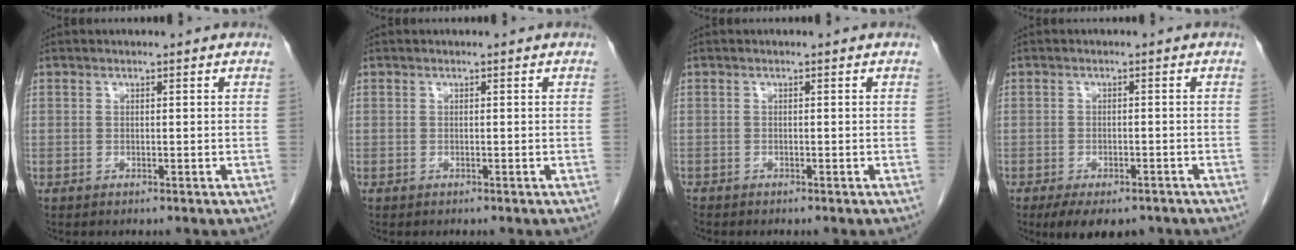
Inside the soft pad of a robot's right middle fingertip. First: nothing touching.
{"total": 0.0}
{"total": 0.8, "force": [-0.8, 0.3, 0.1], "torque": [-0.008, -0.002, -0.016]}
{"total": 8.0, "force": [-5.9, 3.4, 4.2], "torque": [-0.058, -0.006, -0.083]}